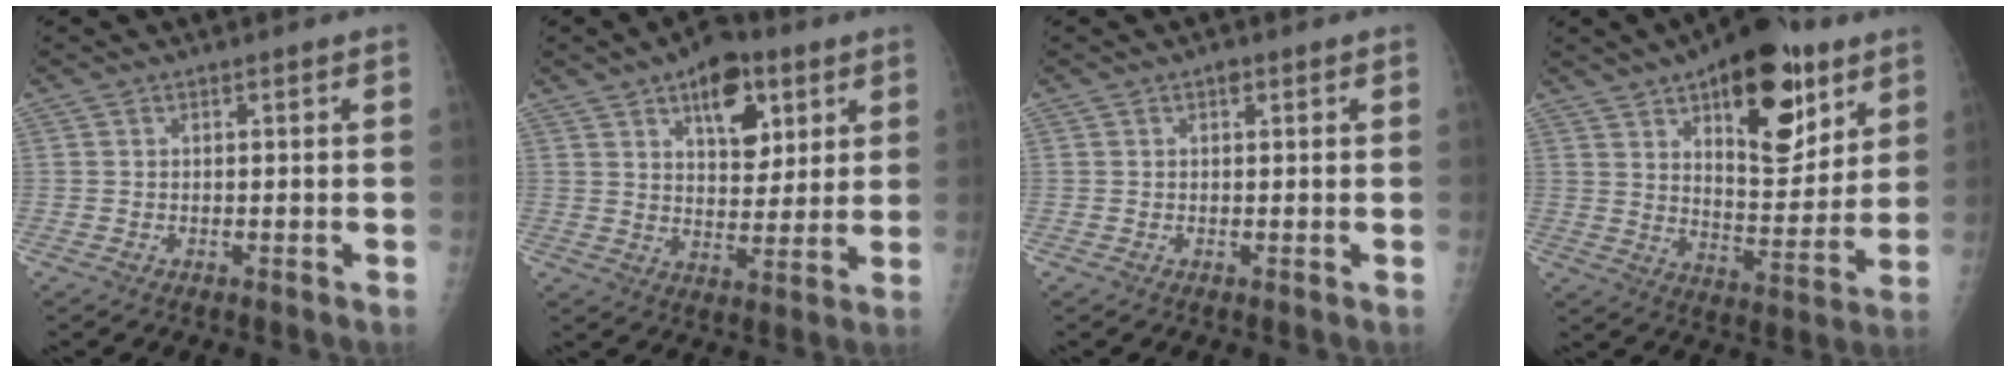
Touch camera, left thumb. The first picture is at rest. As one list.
[{"total": 12.1, "force": [5.9, 6.7, 8.1], "torque": [-0.082, -0.024, 0.090]}, {"total": 0.9, "force": [0.4, 0.6, 0.5], "torque": [-0.001, 0.000, 0.003]}, {"total": 21.7, "force": [11.2, 9.8, 15.8], "torque": [-0.184, -0.054, 0.172]}]